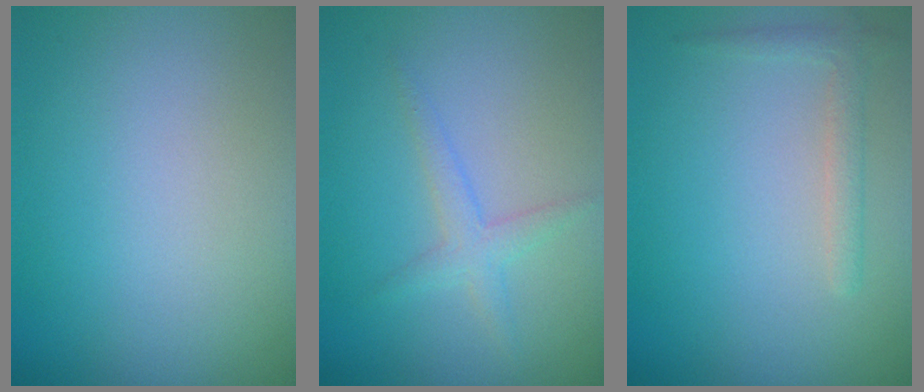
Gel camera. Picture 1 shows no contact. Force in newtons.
{"total": 1.8, "press": 1.8, "slide": 0.0}
{"total": 1.5, "press": 1.5, "slide": 0.1}